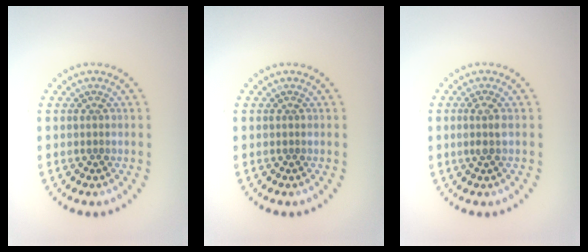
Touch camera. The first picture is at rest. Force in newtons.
{"total": 0.0}
{"total": 1.4, "press": 1.2, "slide": 0.7}